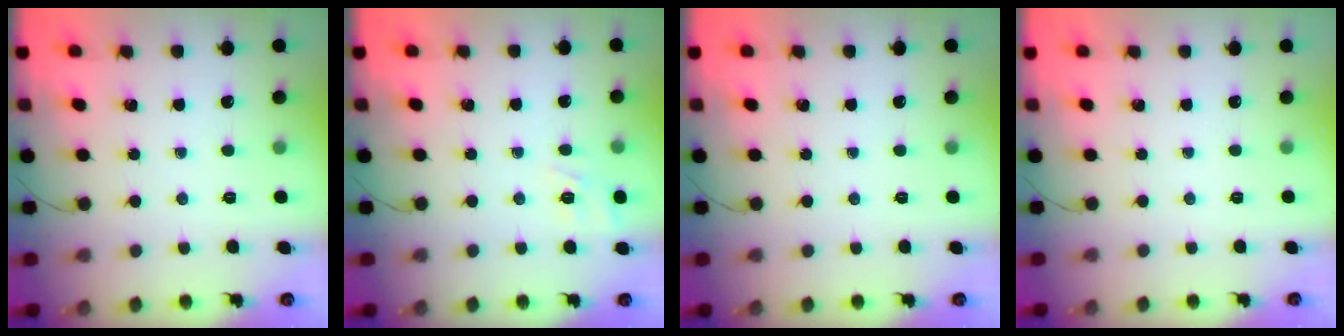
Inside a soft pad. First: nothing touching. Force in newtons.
{"total": 3.1, "press": 2.7, "slide": 1.4}
{"total": 0.0}
{"total": 2.5, "press": 2.4, "slide": 0.5}